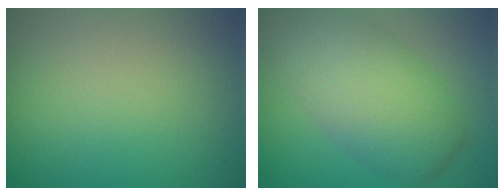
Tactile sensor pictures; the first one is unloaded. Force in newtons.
{"total": 7.3, "press": 7.3, "slide": 0.2}